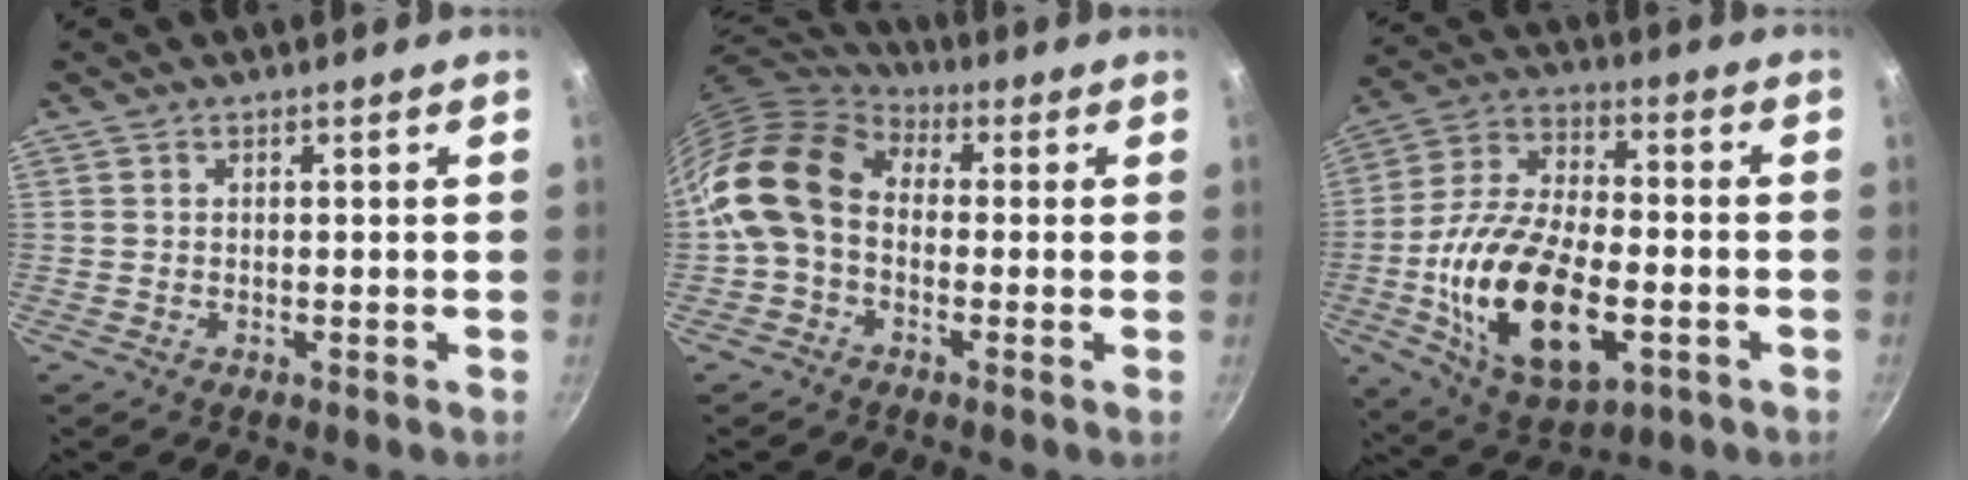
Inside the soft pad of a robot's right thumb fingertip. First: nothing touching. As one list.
[{"total": 14.6, "force": [-0.4, 10.8, 9.9], "torque": [-0.175, 0.034, -0.028]}, {"total": 22.2, "force": [-5.3, 11.5, 18.2], "torque": [-0.333, 0.020, -0.089]}]